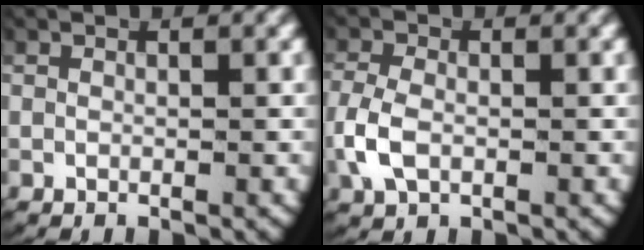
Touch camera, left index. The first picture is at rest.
{"total": 3.1, "force": [-0.6, 2.1, 2.2], "torque": [-0.068, -0.008, -0.005]}